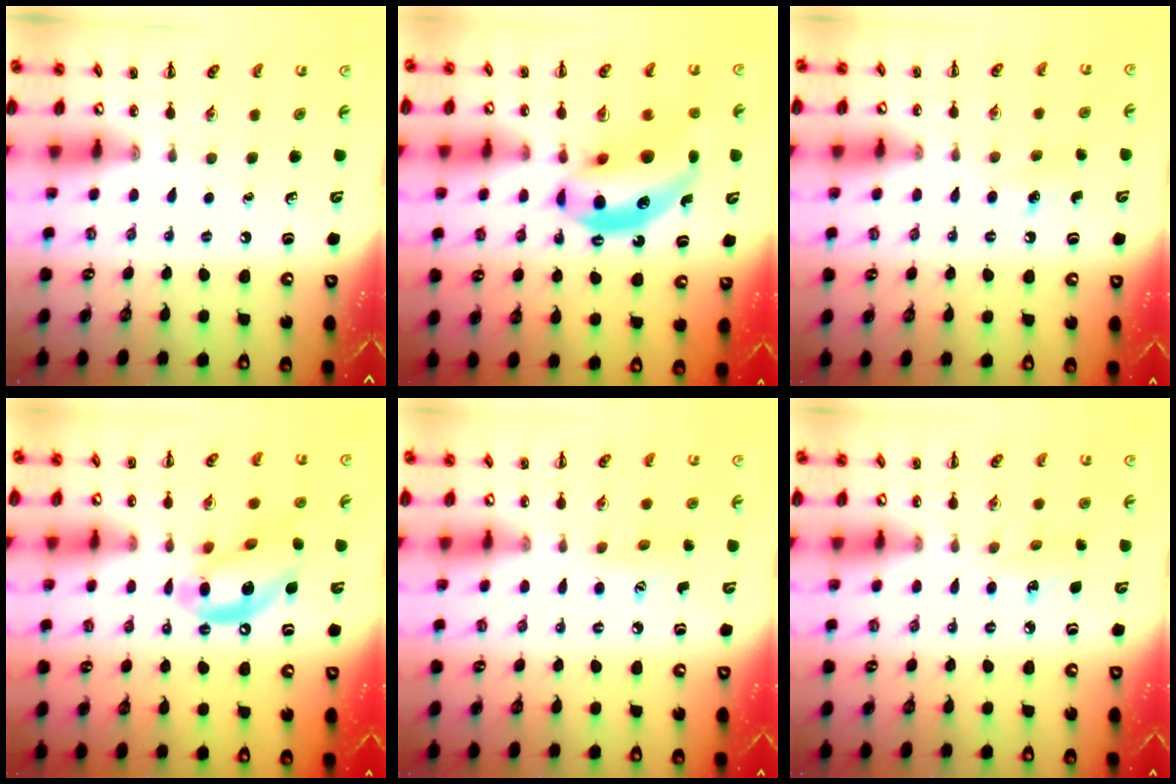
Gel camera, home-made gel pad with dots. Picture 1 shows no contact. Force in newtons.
{"total": 15.4, "press": 14.9, "slide": 3.9}
{"total": 6.3, "press": 6.1, "slide": 1.7}
{"total": 13.3, "press": 12.9, "slide": 3.4}
{"total": 5.5, "press": 5.3, "slide": 1.5}
{"total": 5.1, "press": 4.9, "slide": 1.3}